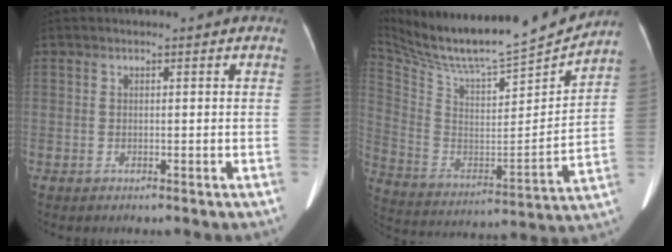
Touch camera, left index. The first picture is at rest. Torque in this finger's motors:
{"motor_torque": [-0.05, -1.21, 0.00, 0.00]}